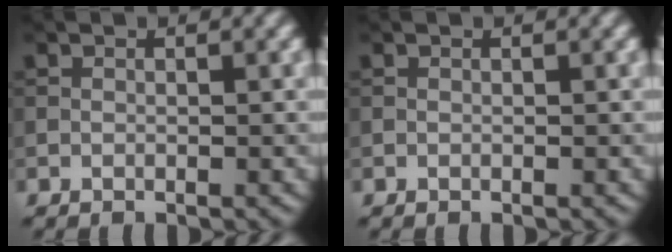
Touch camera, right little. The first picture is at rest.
{"total": 0.0}